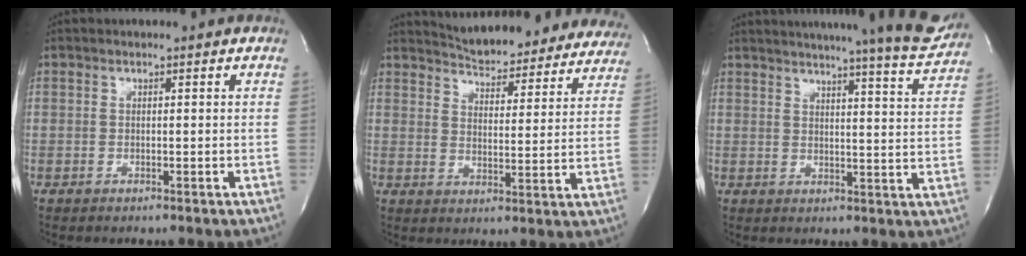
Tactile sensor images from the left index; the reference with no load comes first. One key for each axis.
{"total": 21.3, "fx": 20.0, "fy": 5.2, "fz": 5.0, "tx": -0.064, "ty": -0.036, "tz": 0.243}
{"total": 21.7, "fx": 19.7, "fy": 1.2, "fz": 9.1, "tx": -0.130, "ty": -0.050, "tz": 0.231}